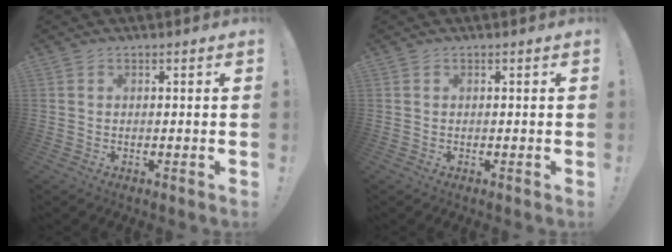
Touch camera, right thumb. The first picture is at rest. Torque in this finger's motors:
{"motor_torque": [0.06, 0.05, -0.08, 0.09, 0.00]}